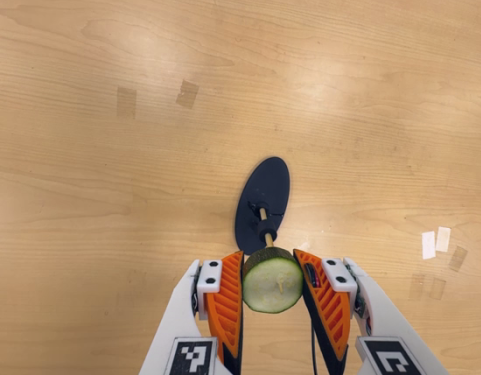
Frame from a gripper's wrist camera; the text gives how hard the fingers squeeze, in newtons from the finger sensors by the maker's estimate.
{"total": 12.4, "left": 11.9, "right": 12.9}